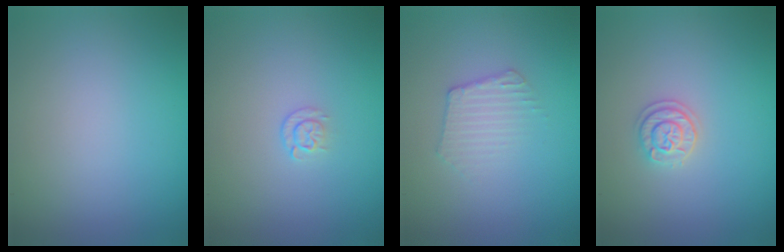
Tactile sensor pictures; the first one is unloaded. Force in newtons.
{"total": 1.1, "press": 0.6, "slide": 0.9}
{"total": 2.4, "press": 2.4, "slide": 0.3}
{"total": 1.9, "press": 1.9, "slide": 0.2}